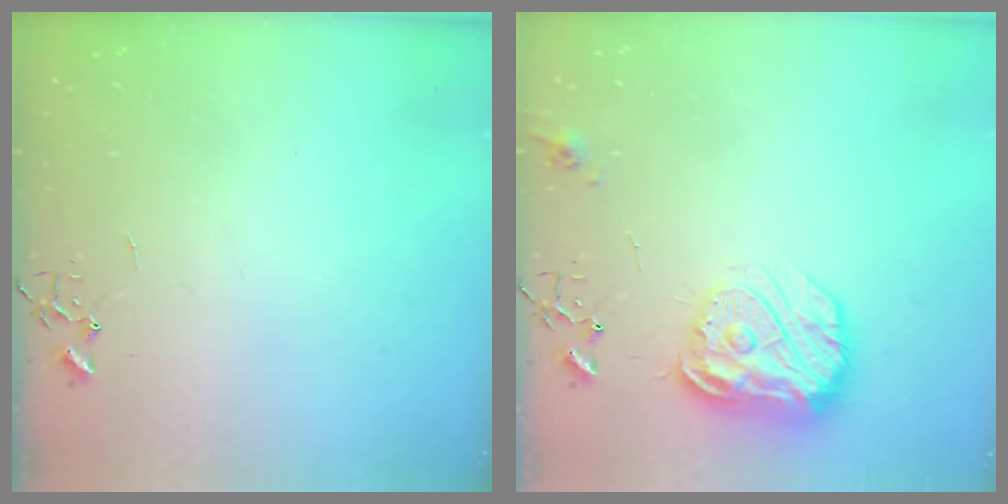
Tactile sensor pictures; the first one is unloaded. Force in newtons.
{"total": 15.5, "press": 15.4, "slide": 1.2}